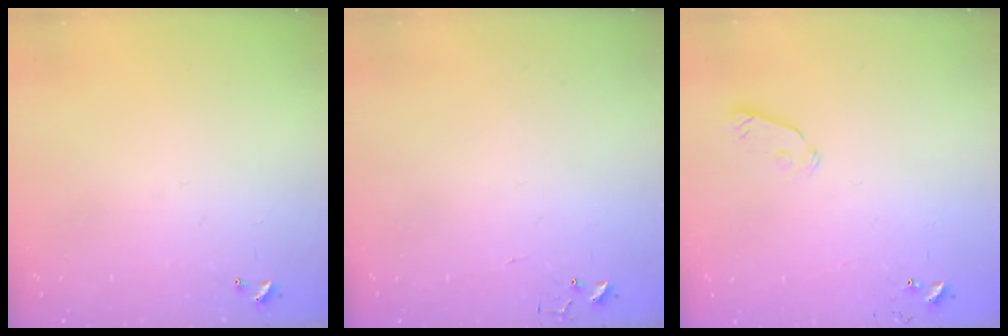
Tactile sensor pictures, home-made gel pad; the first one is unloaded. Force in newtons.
{"total": 3.8, "press": 3.8, "slide": 0.3}
{"total": 5.9, "press": 5.9, "slide": 0.5}